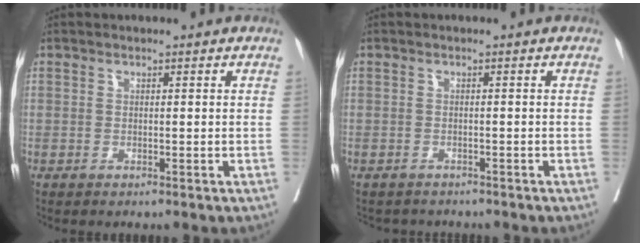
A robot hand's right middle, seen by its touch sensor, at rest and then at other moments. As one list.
[{"total": 3.6, "force": [-3.3, 1.3, 0.3], "torque": [-0.003, -0.002, -0.046]}]